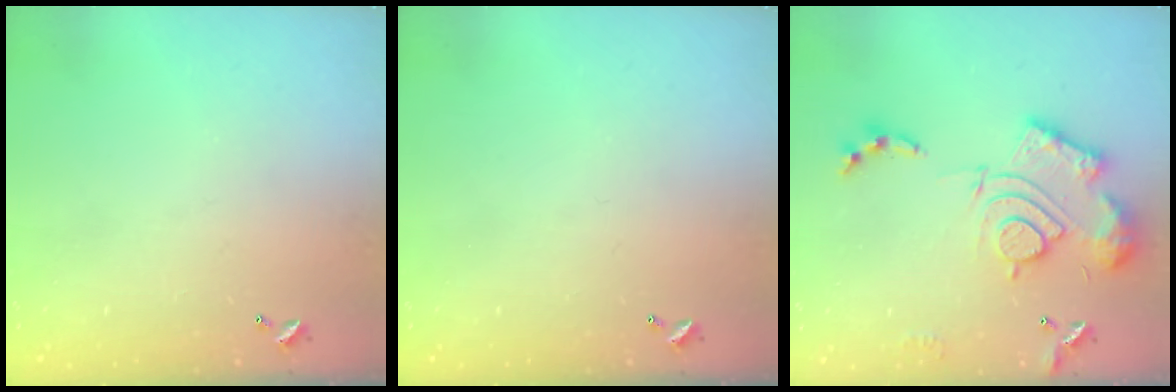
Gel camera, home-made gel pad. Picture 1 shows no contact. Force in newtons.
{"total": 0.0}
{"total": 19.2, "press": 19.1, "slide": 1.8}